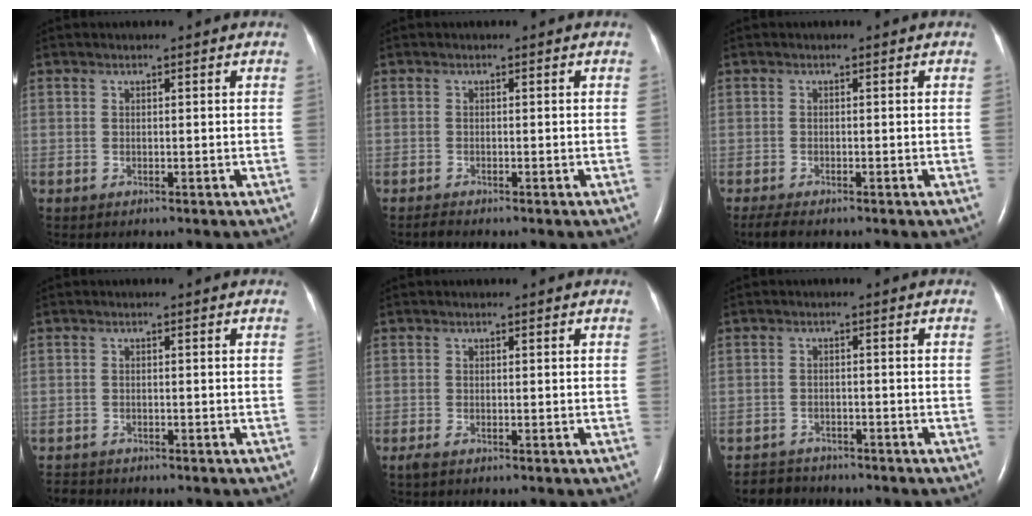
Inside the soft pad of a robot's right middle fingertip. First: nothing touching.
{"total": 0.6, "force": [-0.6, -0.1, 0.1], "torque": [-0.009, -0.003, -0.012]}
{"total": 2.4, "force": [-1.9, 0.4, 1.4], "torque": [-0.034, -0.010, -0.030]}
{"total": 1.8, "force": [-1.7, 0.5, -0.2], "torque": [0.000, -0.007, -0.029]}
{"total": 0.8, "force": [-0.6, 0.1, 0.6], "torque": [-0.019, -0.004, -0.011]}
{"total": 4.0, "force": [-3.7, 1.4, -0.5], "torque": [0.004, -0.006, -0.063]}